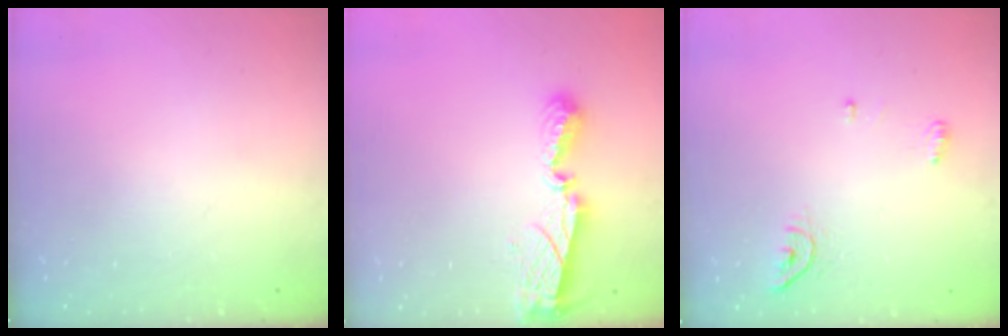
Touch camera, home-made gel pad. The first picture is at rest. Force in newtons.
{"total": 7.9, "press": 7.9, "slide": 0.3}
{"total": 5.2, "press": 5.2, "slide": 0.1}